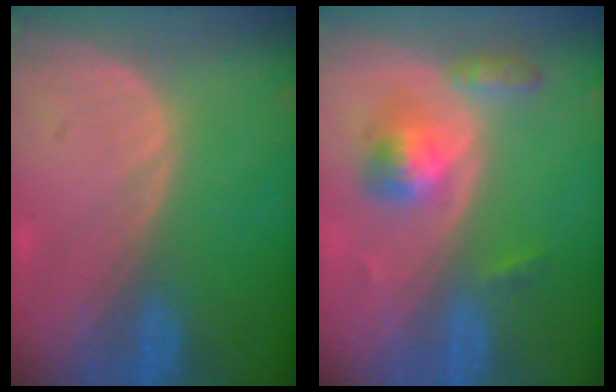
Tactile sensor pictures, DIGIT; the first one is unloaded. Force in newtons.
{"total": 5.3, "press": 5.0, "slide": 1.6}